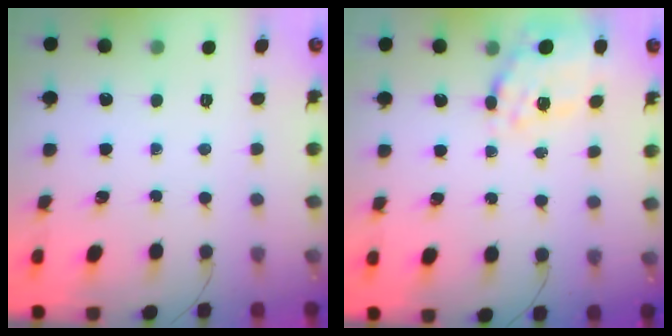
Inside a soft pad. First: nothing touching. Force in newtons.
{"total": 17.9, "press": 17.6, "slide": 3.4}